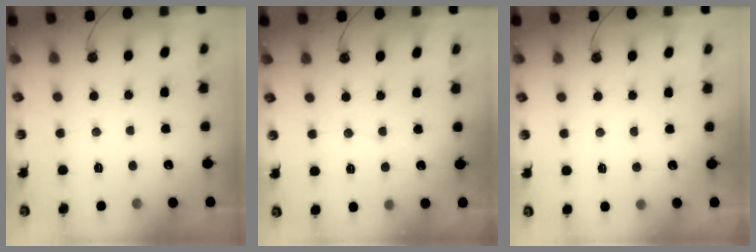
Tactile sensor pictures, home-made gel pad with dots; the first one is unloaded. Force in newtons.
{"total": 2.8, "press": 2.8, "slide": 0.4}
{"total": 2.8, "press": 2.6, "slide": 1.0}